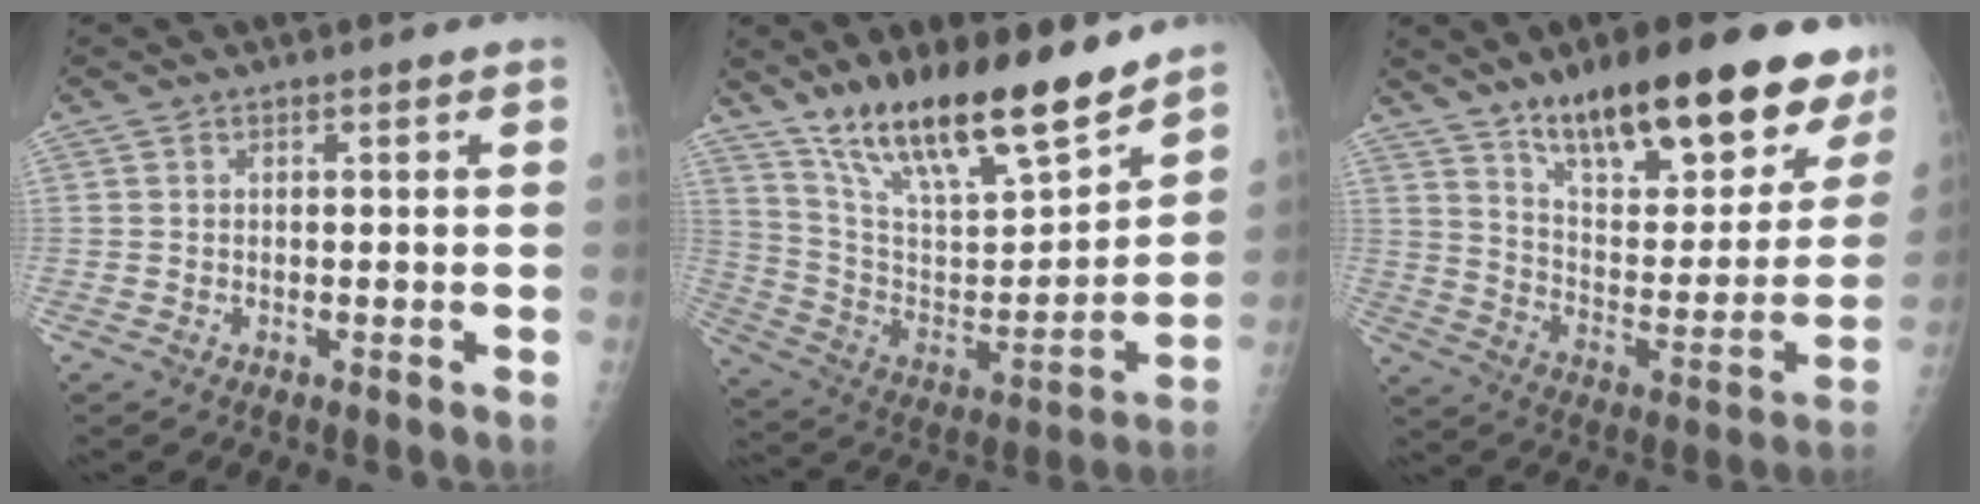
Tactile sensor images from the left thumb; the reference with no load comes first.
{"total": 22.2, "force": [17.0, 5.5, 13.1], "torque": [-0.195, -0.085, 0.302]}
{"total": 25.6, "force": [17.7, 8.7, 16.4], "torque": [-0.189, -0.070, 0.272]}